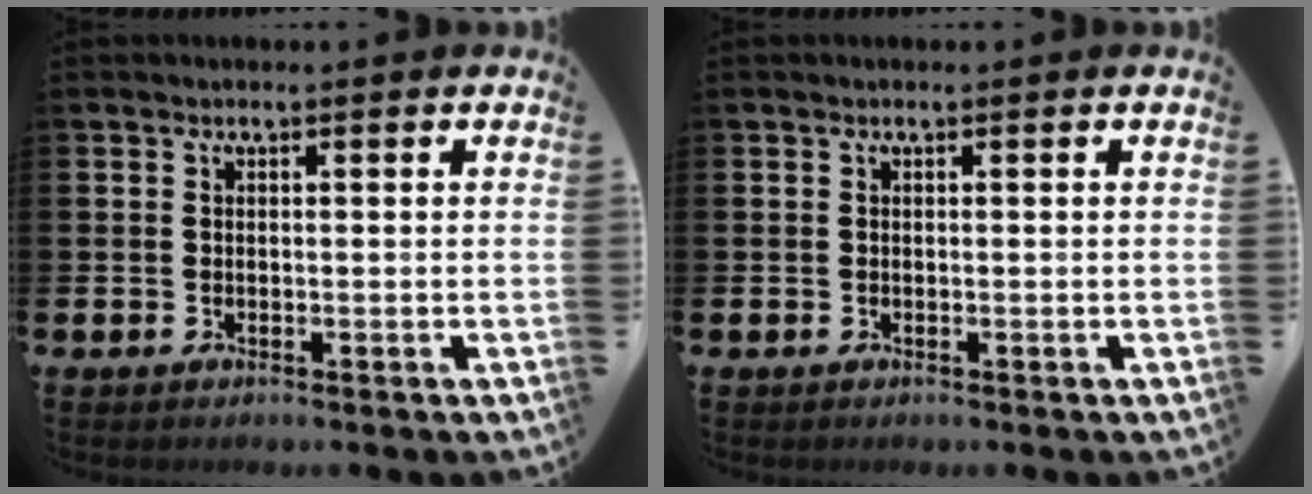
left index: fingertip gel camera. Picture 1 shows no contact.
{"total": 0.0}